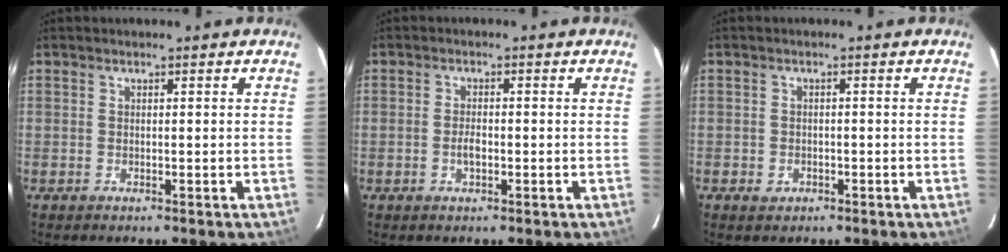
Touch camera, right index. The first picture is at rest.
{"total": 2.3, "force": [-0.7, 1.1, 1.9], "torque": [-0.037, 0.001, -0.013]}
{"total": 2.1, "force": [-1.0, 1.8, 0.5], "torque": [-0.010, 0.001, -0.014]}